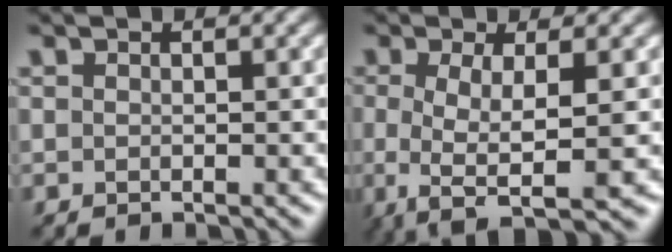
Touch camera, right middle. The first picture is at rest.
{"total": 5.5, "force": [-1.0, 1.5, 5.1], "torque": [-0.082, -0.012, -0.024]}